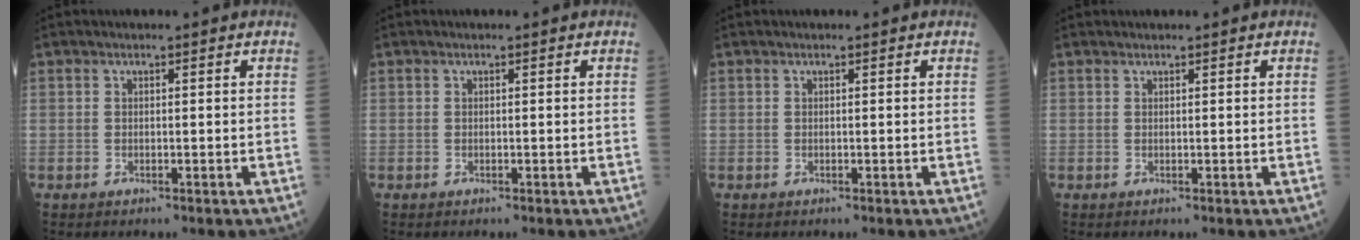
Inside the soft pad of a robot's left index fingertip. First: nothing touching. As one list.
[{"total": 0.0}, {"total": 0.0}, {"total": 0.7, "force": [0.7, 0.0, 0.1], "torque": [-0.006, 0.007, 0.014]}]